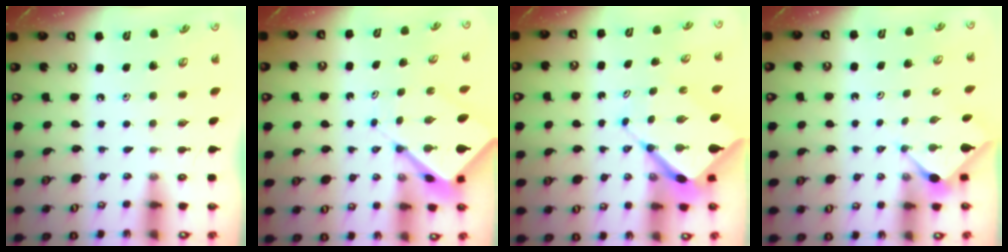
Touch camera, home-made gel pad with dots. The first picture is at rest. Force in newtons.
{"total": 6.8, "press": 6.8, "slide": 0.4}
{"total": 10.6, "press": 10.6, "slide": 1.0}
{"total": 2.8, "press": 2.8, "slide": 0.4}